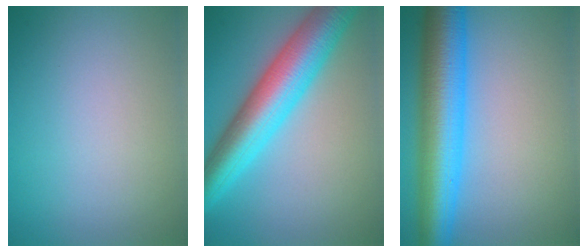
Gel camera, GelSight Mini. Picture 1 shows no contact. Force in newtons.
{"total": 9.3, "press": 9.3, "slide": 0.2}
{"total": 9.3, "press": 9.3, "slide": 0.2}